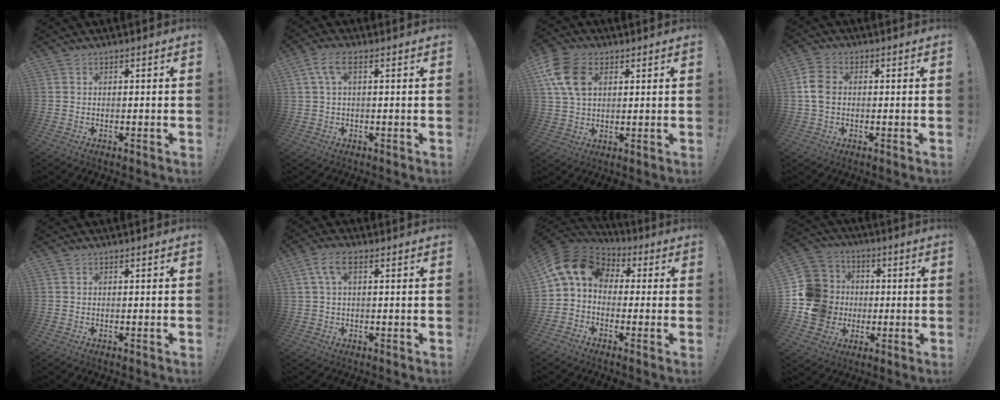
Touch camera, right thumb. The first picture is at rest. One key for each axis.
{"total": 5.3, "fx": 1.5, "fy": 1.8, "fz": 4.7, "tx": -0.098, "ty": 0.011, "tz": 0.030}
{"total": 12.7, "fx": 4.3, "fy": 8.6, "fz": 8.2, "tx": -0.159, "ty": 0.003, "tz": 0.085}
{"total": 6.4, "fx": -0.4, "fy": 4.4, "fz": 4.6, "tx": -0.098, "ty": 0.011, "tz": -0.006}
{"total": 0.0}
{"total": 5.6, "fx": 1.8, "fy": 2.3, "fz": 4.8, "tx": -0.092, "ty": 0.009, "tz": 0.036}
{"total": 10.8, "fx": 1.5, "fy": 7.8, "fz": 7.3, "tx": -0.154, "ty": 0.010, "tz": 0.033}
{"total": 16.3, "fx": -1.3, "fy": 15.0, "fz": 6.2, "tx": -0.116, "ty": 0.022, "tz": -0.001}